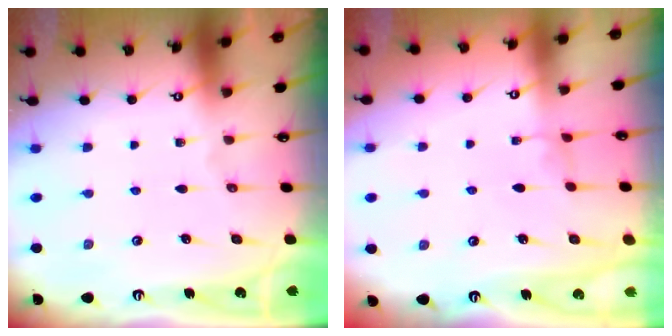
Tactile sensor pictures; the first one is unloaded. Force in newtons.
{"total": 2.6, "press": 2.6, "slide": 0.2}